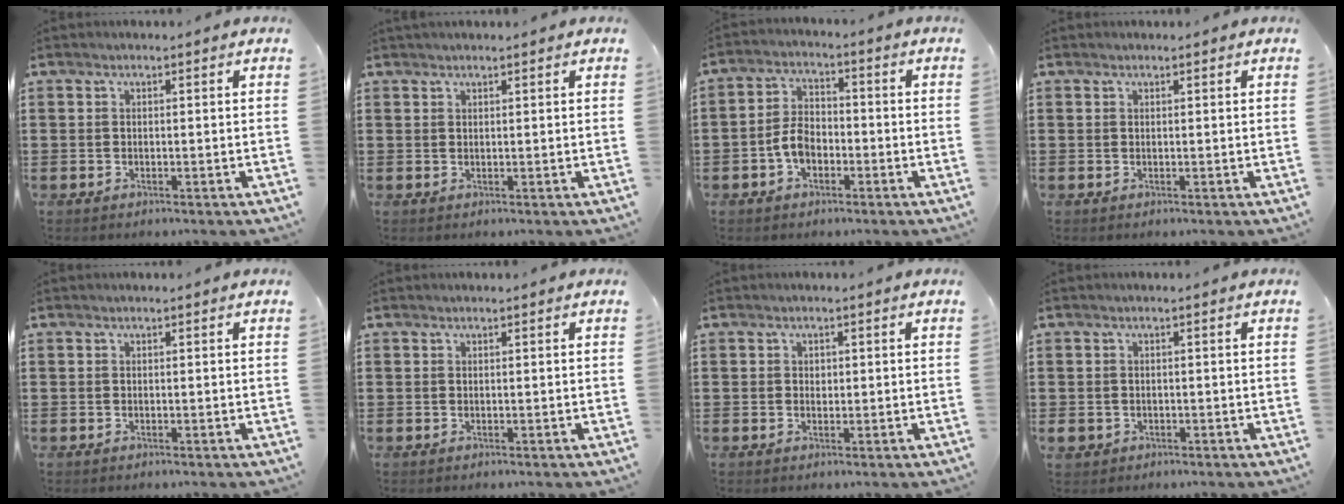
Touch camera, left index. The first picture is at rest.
{"total": 0.8, "force": [0.7, 0.1, 0.4], "torque": [-0.008, 0.000, 0.014]}
{"total": 4.8, "force": [-1.9, 3.0, 3.2], "torque": [-0.081, 0.002, -0.041]}
{"total": 0.0}
{"total": 0.0}
{"total": 0.0}
{"total": 0.8, "force": [0.2, 0.7, 0.2], "torque": [-0.006, 0.004, 0.003]}
{"total": 1.3, "force": [-0.5, 1.1, 0.2], "torque": [-0.010, 0.004, -0.014]}